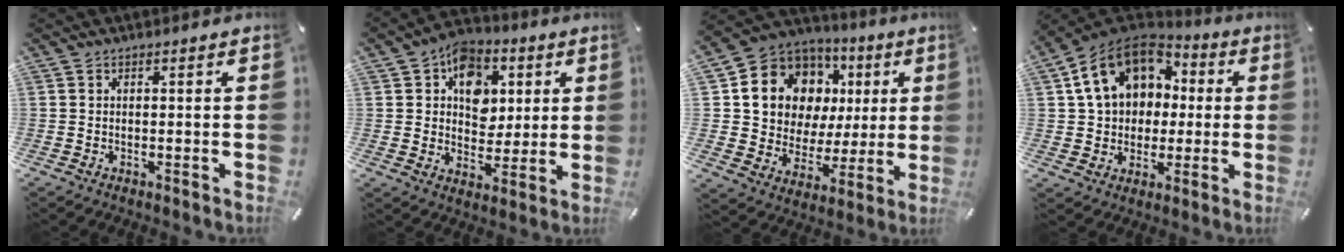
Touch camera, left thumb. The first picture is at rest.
{"total": 11.0, "force": [3.2, 9.1, 5.3], "torque": [-0.071, -0.010, 0.059]}
{"total": 13.8, "force": [5.5, 11.6, 5.0], "torque": [-0.089, -0.043, 0.114]}
{"total": 15.6, "force": [4.1, 12.8, 7.8], "torque": [-0.160, -0.007, 0.081]}